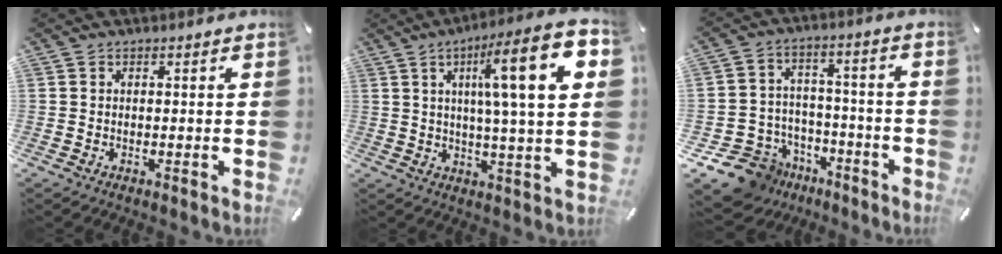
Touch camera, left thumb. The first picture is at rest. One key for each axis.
{"total": 18.4, "fx": 5.7, "fy": 2.3, "fz": 17.3, "tx": -0.272, "ty": -0.020, "tz": 0.068}
{"total": 11.9, "fx": -7.7, "fy": 8.6, "fz": 2.5, "tx": -0.047, "ty": 0.049, "tz": -0.128}